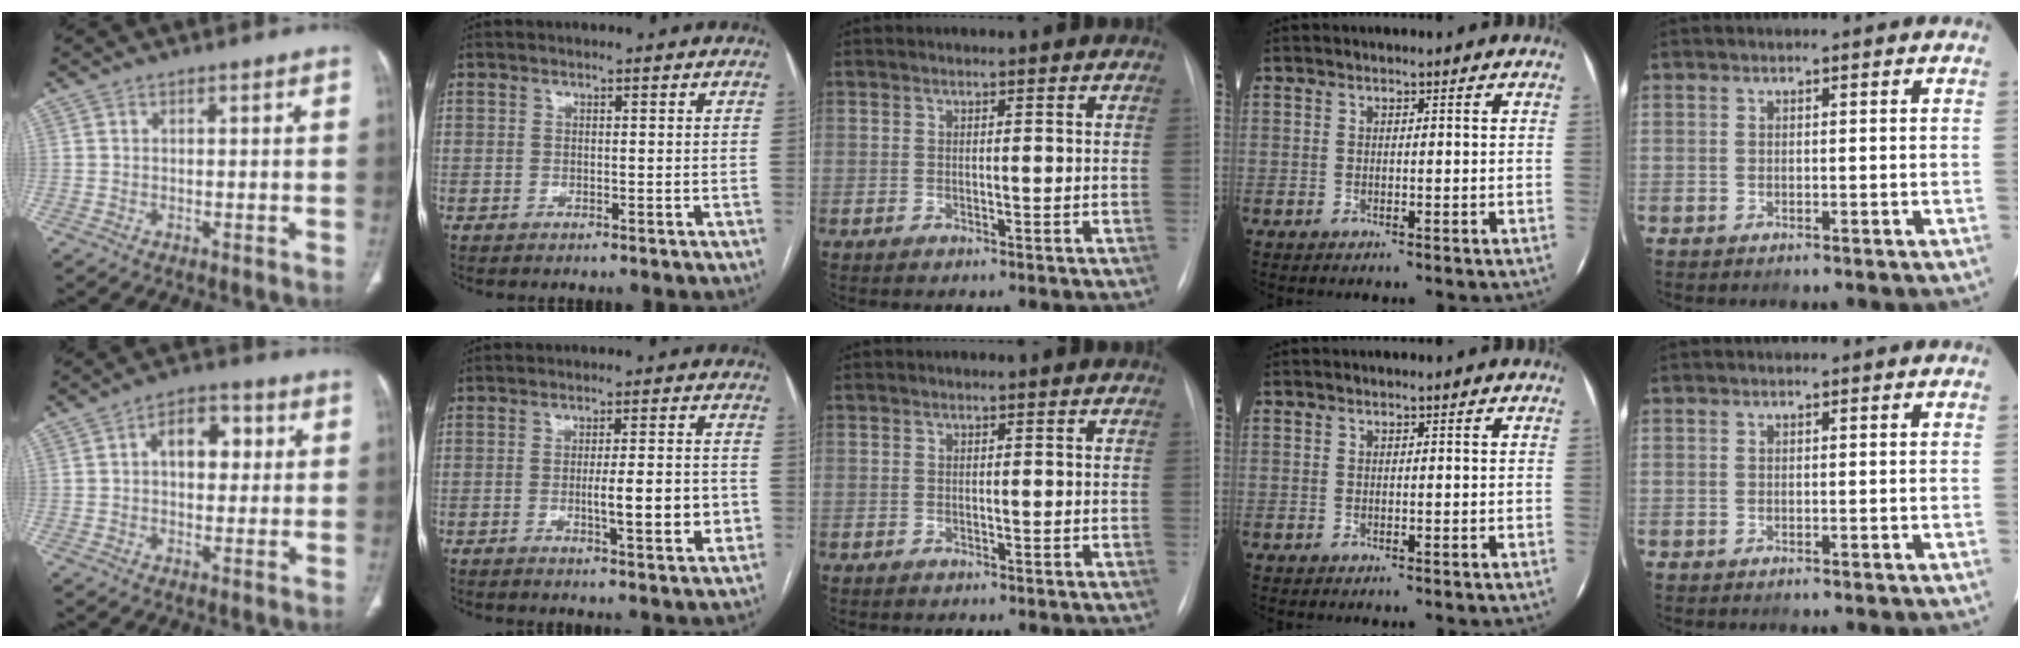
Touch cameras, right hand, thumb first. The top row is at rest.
{"thumb": {"total": 8.4, "force": [1.5, 5.3, 6.3], "torque": [-0.066, 0.016, 0.019]}, "index": {"total": 7.8, "force": [-1.5, 1.2, 7.6], "torque": [-0.115, -0.002, -0.018]}, "middle": {"total": 0.5, "force": [-0.4, 0.4, 0.1], "torque": [-0.004, 0.002, -0.006]}}